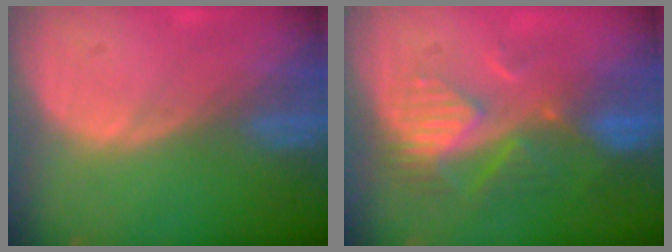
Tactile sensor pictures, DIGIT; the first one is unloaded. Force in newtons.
{"total": 8.8, "press": 8.0, "slide": 3.8}